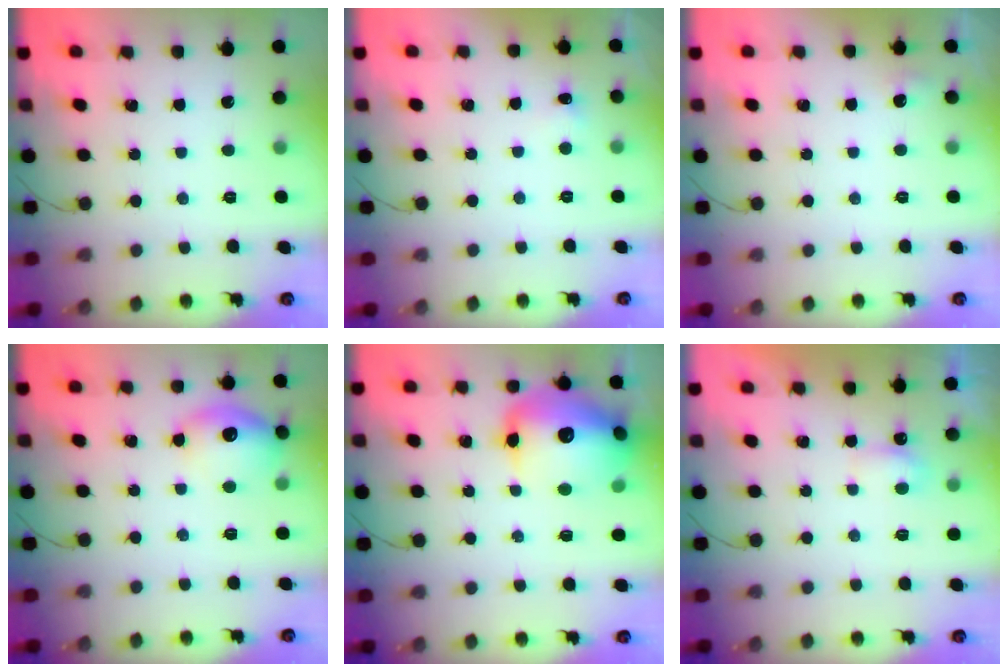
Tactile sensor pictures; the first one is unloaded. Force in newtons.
{"total": 3.9, "press": 3.7, "slide": 1.3}
{"total": 3.8, "press": 3.6, "slide": 1.4}
{"total": 13.0, "press": 13.0, "slide": 0.6}
{"total": 19.8, "press": 19.5, "slide": 3.6}
{"total": 3.8, "press": 3.6, "slide": 1.2}